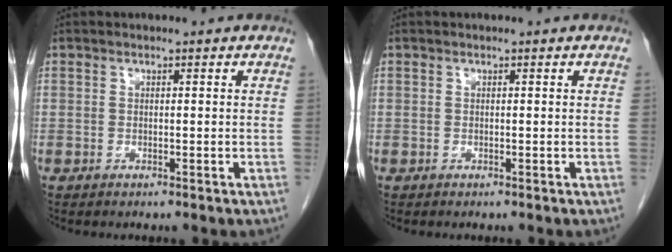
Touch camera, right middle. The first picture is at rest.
{"total": 0.0}